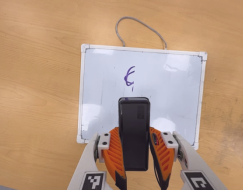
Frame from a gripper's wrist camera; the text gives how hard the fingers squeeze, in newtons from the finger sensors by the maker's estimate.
{"total": 7.6, "left": 5.7, "right": 9.5}